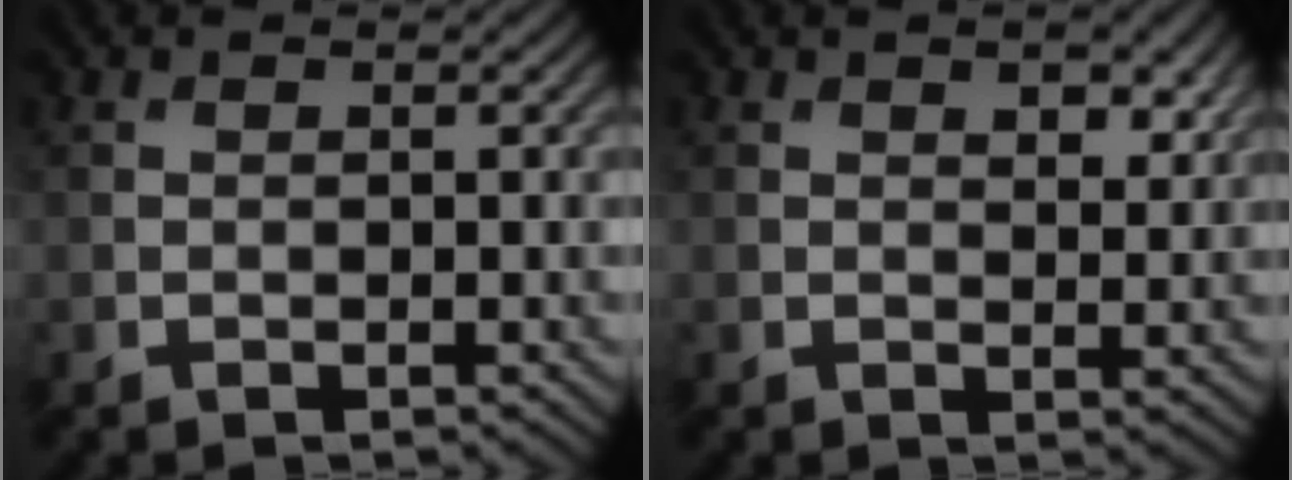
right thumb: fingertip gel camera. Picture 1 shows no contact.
{"total": 2.5, "force": [1.6, 1.2, 1.5], "torque": [-0.028, -0.007, 0.030]}